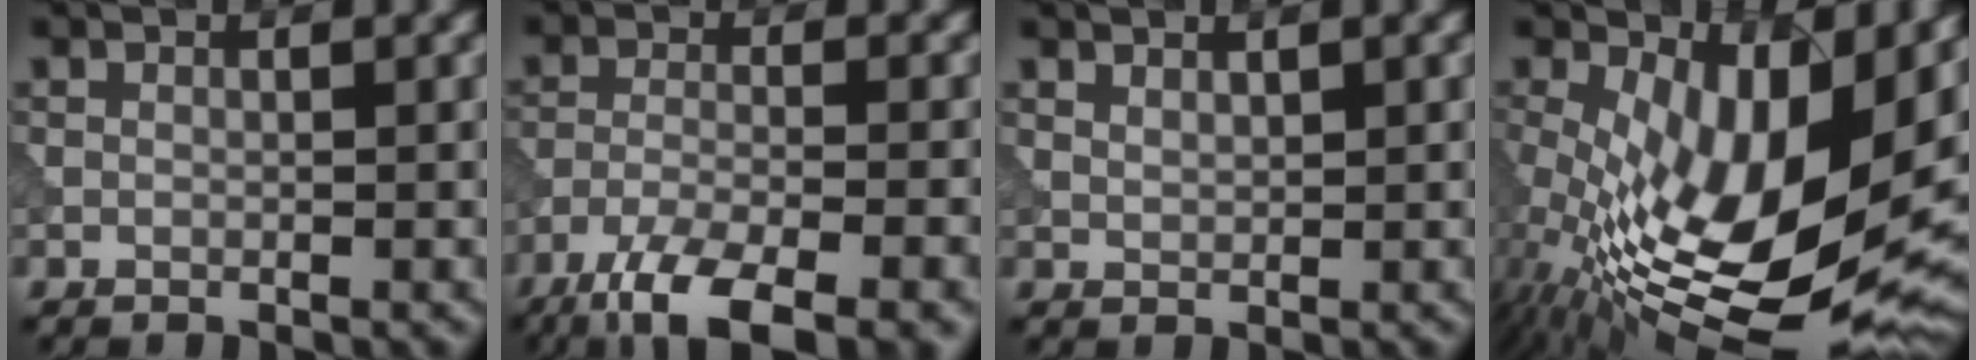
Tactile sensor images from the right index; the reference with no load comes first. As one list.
[{"total": 9.0, "force": [-6.6, 2.4, 5.6], "torque": [-0.106, -0.020, -0.119]}, {"total": 1.2, "force": [1.1, 0.4, 0.2], "torque": [-0.009, 0.000, 0.023]}, {"total": 14.3, "force": [1.5, 6.9, 12.5], "torque": [-0.205, -0.025, 0.031]}]